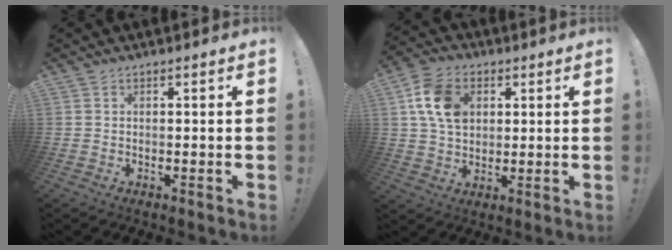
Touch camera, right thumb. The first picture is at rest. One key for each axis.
{"total": 13.6, "fx": 4.2, "fy": 10.3, "fz": 7.8, "tx": -0.131, "ty": 0.005, "tz": 0.085}